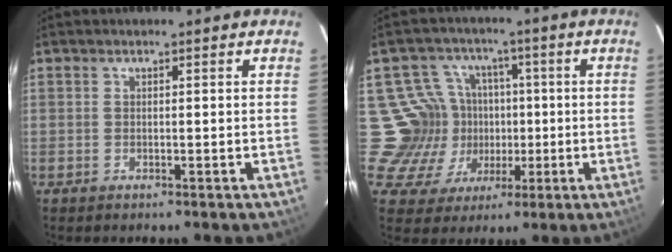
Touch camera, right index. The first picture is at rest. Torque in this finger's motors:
{"motor_torque": [0.02, 0.13, -0.07, -0.08]}